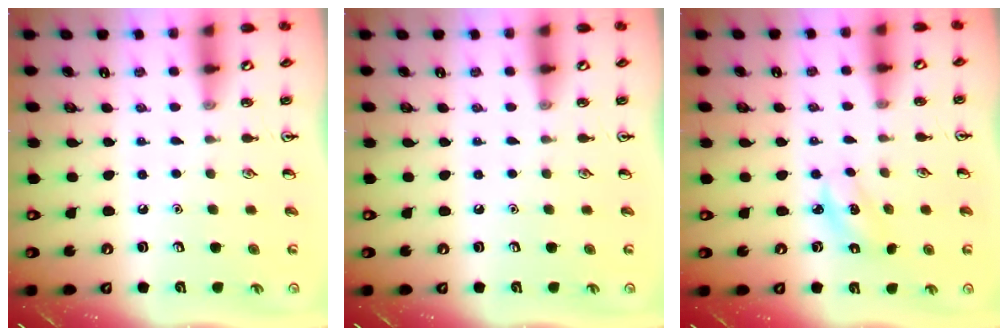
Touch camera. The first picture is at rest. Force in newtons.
{"total": 0.0}
{"total": 2.6, "press": 2.5, "slide": 0.6}